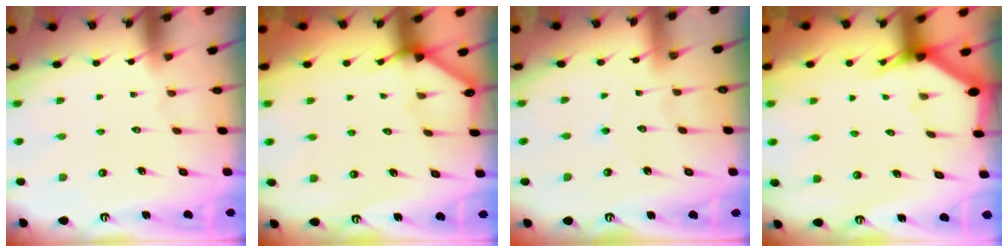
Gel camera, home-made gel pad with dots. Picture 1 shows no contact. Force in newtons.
{"total": 2.4, "press": 2.4, "slide": 0.2}
{"total": 4.0, "press": 4.0, "slide": 0.3}
{"total": 3.1, "press": 3.1, "slide": 0.1}